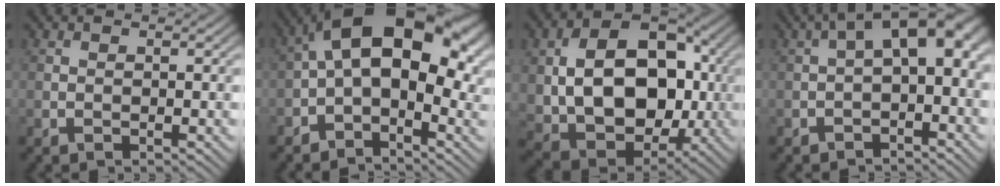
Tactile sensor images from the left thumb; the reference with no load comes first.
{"total": 14.7, "force": [1.0, 8.1, 12.3], "torque": [-0.180, 0.027, -0.001]}
{"total": 15.3, "force": [0.3, 10.7, 10.9], "torque": [-0.186, -0.006, 0.017]}
{"total": 8.2, "force": [-0.2, 3.7, 7.3], "torque": [-0.109, 0.023, -0.015]}